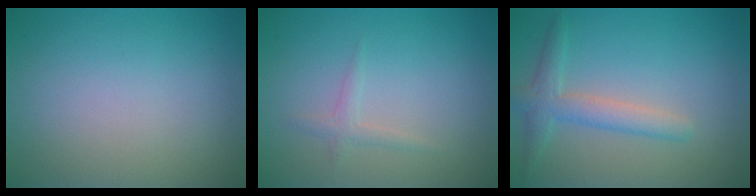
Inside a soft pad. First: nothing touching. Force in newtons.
{"total": 1.1, "press": 1.0, "slide": 0.1}
{"total": 2.9, "press": 2.9, "slide": 0.1}